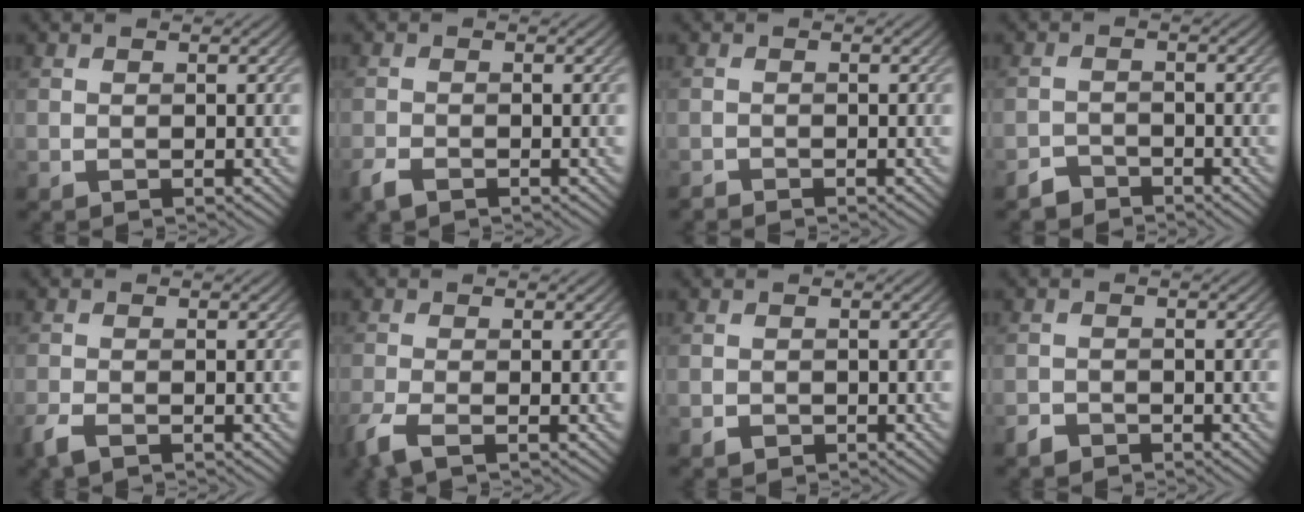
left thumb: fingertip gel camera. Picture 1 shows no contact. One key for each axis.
{"total": 2.0, "fx": -1.5, "fy": 0.6, "fz": 1.2, "tx": -0.029, "ty": -0.003, "tz": -0.036}
{"total": 0.7, "fx": -0.7, "fy": -0.1, "fz": 0.0, "tx": 0.002, "ty": 0.002, "tz": -0.018}
{"total": 2.1, "fx": -2.0, "fy": 0.7, "fz": 0.3, "tx": 0.000, "ty": 0.007, "tz": -0.044}
{"total": 2.3, "fx": -1.6, "fy": 0.6, "fz": 1.5, "tx": -0.037, "ty": -0.004, "tz": -0.039}
{"total": 3.1, "fx": -1.9, "fy": 0.5, "fz": 2.4, "tx": -0.056, "ty": -0.003, "tz": -0.051}
{"total": 0.9, "fx": -0.5, "fy": 0.6, "fz": 0.3, "tx": -0.003, "ty": -0.001, "tz": -0.012}
{"total": 1.6, "fx": -1.3, "fy": 0.8, "fz": 0.4, "tx": -0.005, "ty": 0.003, "tz": -0.030}